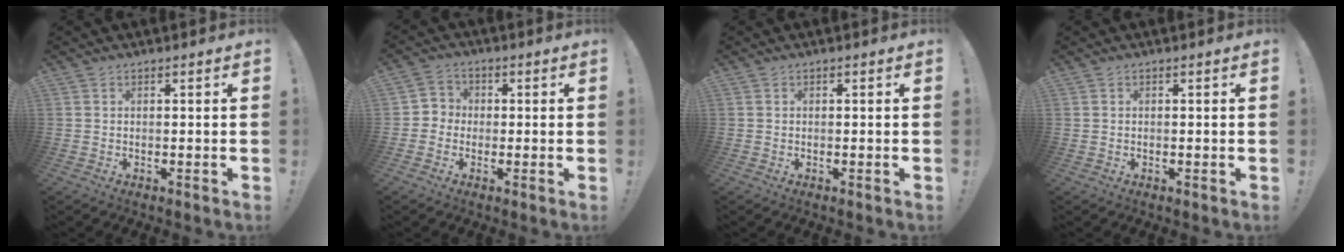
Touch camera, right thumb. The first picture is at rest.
{"total": 4.6, "force": [-1.4, 4.3, 0.9], "torque": [-0.011, 0.020, -0.024]}
{"total": 0.5, "force": [-0.4, 0.3, 0.0], "torque": [0.001, 0.002, -0.007]}
{"total": 0.0}